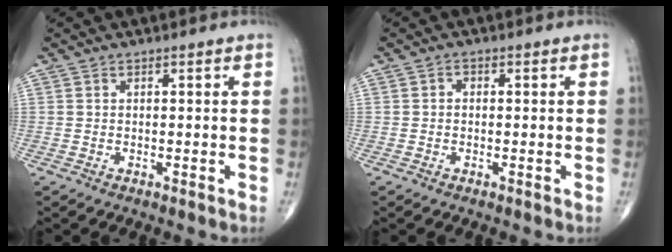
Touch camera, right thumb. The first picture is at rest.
{"total": 1.0, "force": [0.0, 0.8, 0.6], "torque": [-0.005, 0.003, -0.004]}